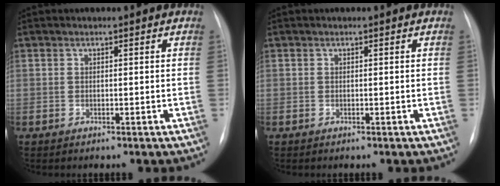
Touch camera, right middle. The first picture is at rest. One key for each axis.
{"total": 0.0}